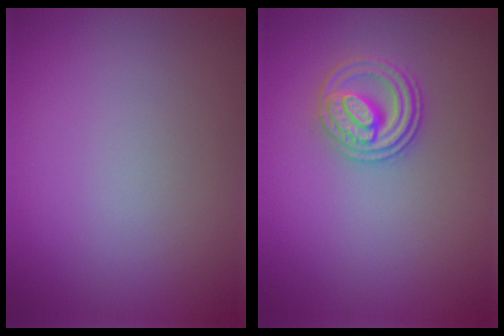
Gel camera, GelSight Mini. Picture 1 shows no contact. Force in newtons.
{"total": 2.7, "press": 2.6, "slide": 0.3}